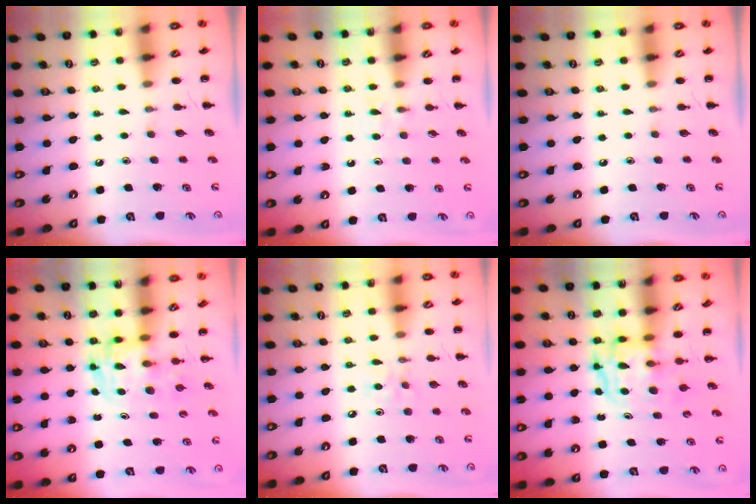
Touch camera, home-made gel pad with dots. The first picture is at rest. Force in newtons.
{"total": 3.1, "press": 2.8, "slide": 1.3}
{"total": 0.0}
{"total": 3.7, "press": 3.7, "slide": 0.6}
{"total": 3.9, "press": 3.6, "slide": 1.3}
{"total": 3.8, "press": 3.8, "slide": 0.4}